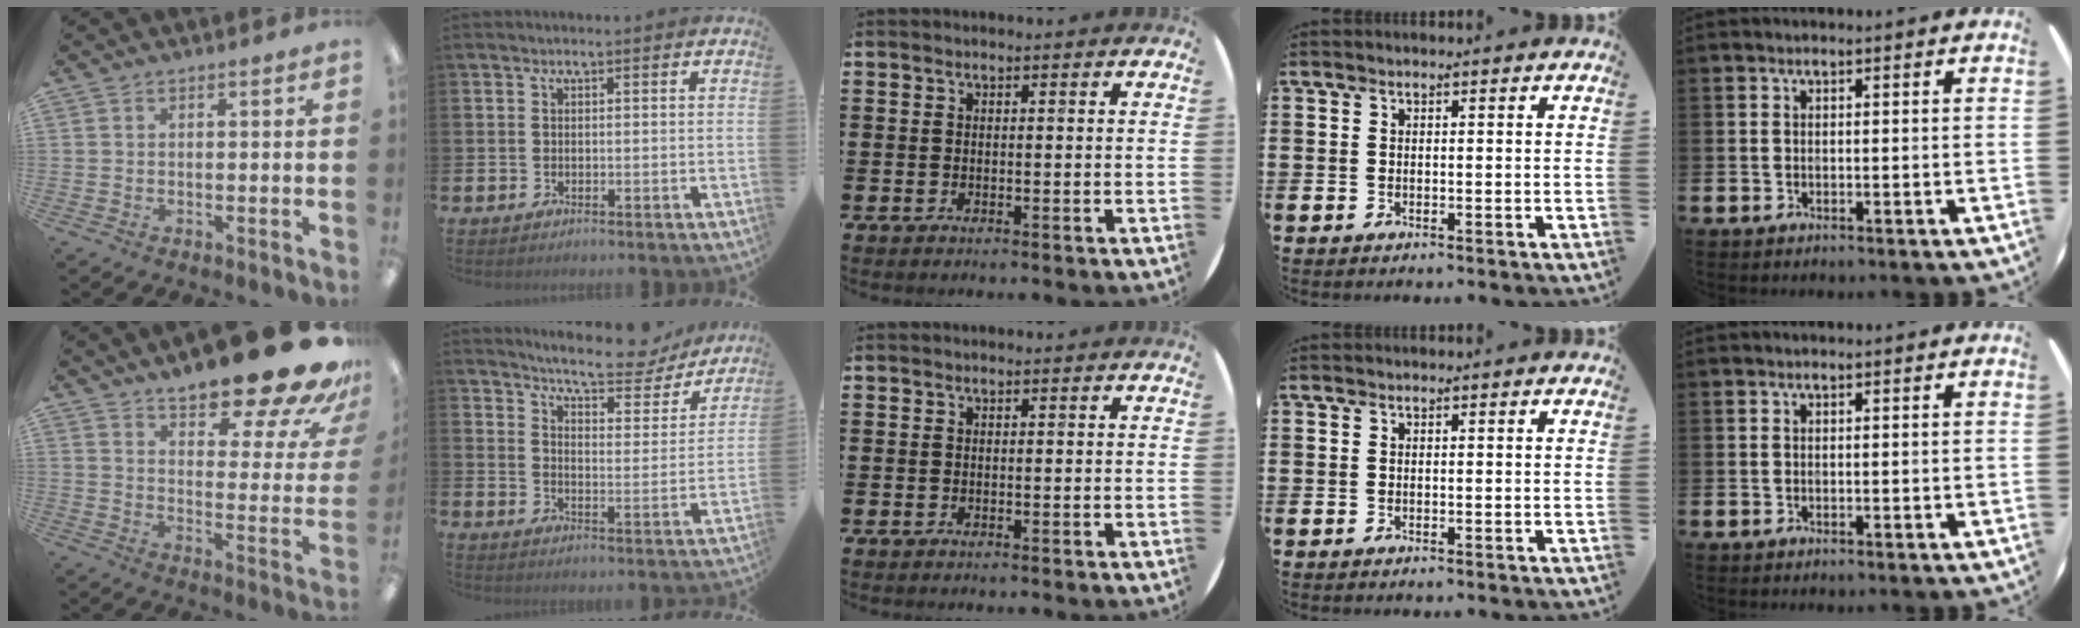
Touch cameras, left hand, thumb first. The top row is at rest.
{"thumb": {"total": 20.2, "force": [15.6, 4.9, 11.8], "torque": [-0.156, -0.115, 0.250]}, "index": {"total": 7.9, "force": [7.4, 1.4, 2.4], "torque": [-0.056, -0.054, 0.125]}}